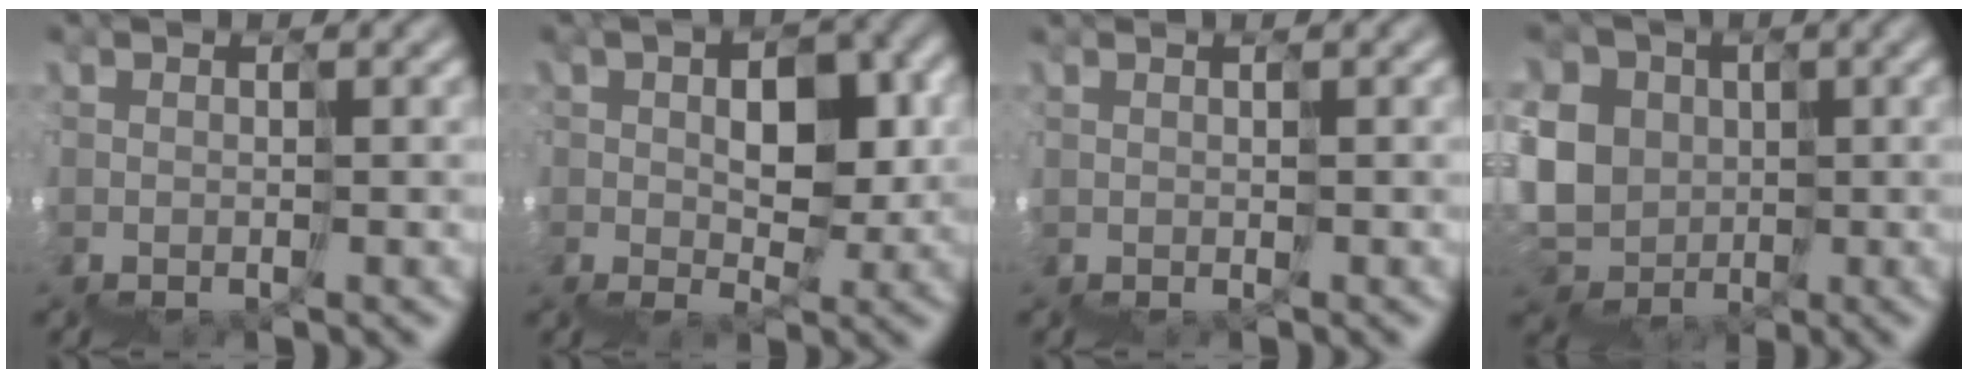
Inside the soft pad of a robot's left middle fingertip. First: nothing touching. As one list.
[{"total": 6.0, "force": [2.4, 4.0, 3.7], "torque": [-0.062, 0.019, 0.046]}, {"total": 0.8, "force": [0.7, -0.1, -0.4], "torque": [0.015, 0.010, 0.013]}, {"total": 7.4, "force": [1.6, 7.2, 0.6], "torque": [-0.036, 0.022, -0.011]}]